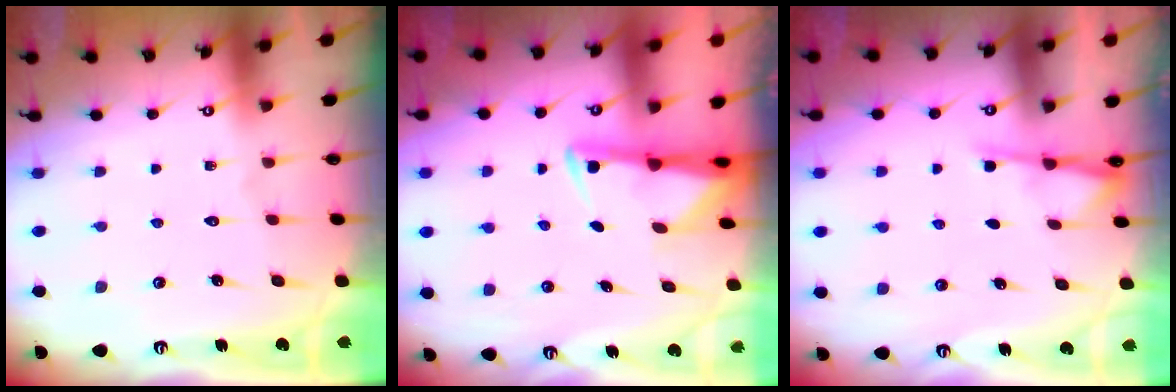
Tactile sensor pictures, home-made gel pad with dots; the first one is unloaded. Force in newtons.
{"total": 2.7, "press": 2.6, "slide": 0.7}
{"total": 2.2, "press": 2.2, "slide": 0.5}